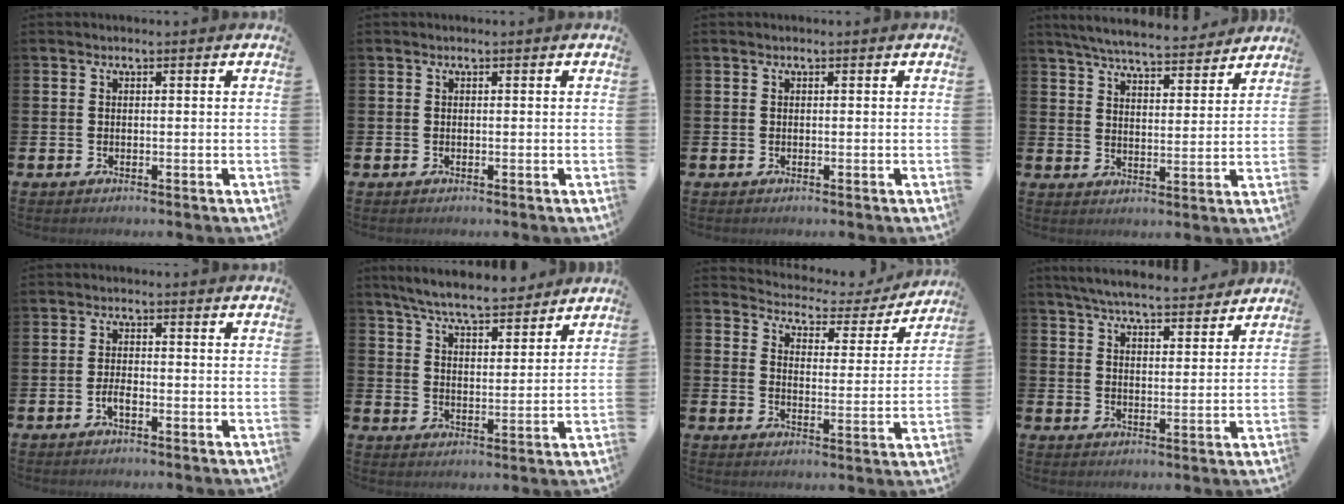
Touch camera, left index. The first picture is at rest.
{"total": 0.0}
{"total": 0.0}
{"total": 6.4, "force": [6.2, 0.7, 1.5], "torque": [-0.046, -0.039, 0.107]}
{"total": 1.7, "force": [-0.9, 0.7, 1.4], "torque": [-0.033, 0.004, -0.015]}
{"total": 7.2, "force": [6.7, 1.0, 2.2], "torque": [-0.060, -0.036, 0.118]}
{"total": 3.7, "force": [3.4, 1.2, 0.4], "torque": [-0.025, -0.038, 0.048]}
{"total": 6.2, "force": [6.0, 0.6, 1.5], "torque": [-0.035, -0.040, 0.105]}